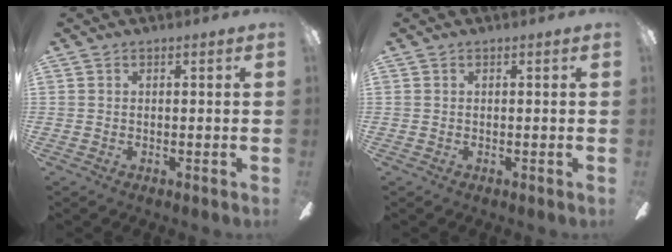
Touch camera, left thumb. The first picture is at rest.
{"total": 0.0}